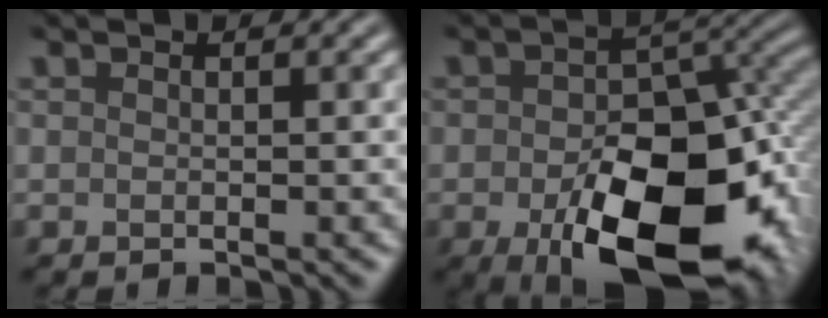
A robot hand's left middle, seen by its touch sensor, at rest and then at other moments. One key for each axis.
{"total": 14.2, "fx": -5.4, "fy": 8.0, "fz": 10.5, "tx": -0.166, "ty": -0.031, "tz": -0.067}